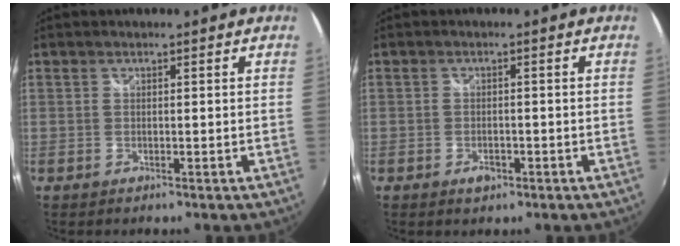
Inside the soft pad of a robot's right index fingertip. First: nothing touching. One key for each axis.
{"total": 2.3, "fx": -1.2, "fy": 1.5, "fz": 1.2, "tx": -0.022, "ty": -0.001, "tz": -0.019}